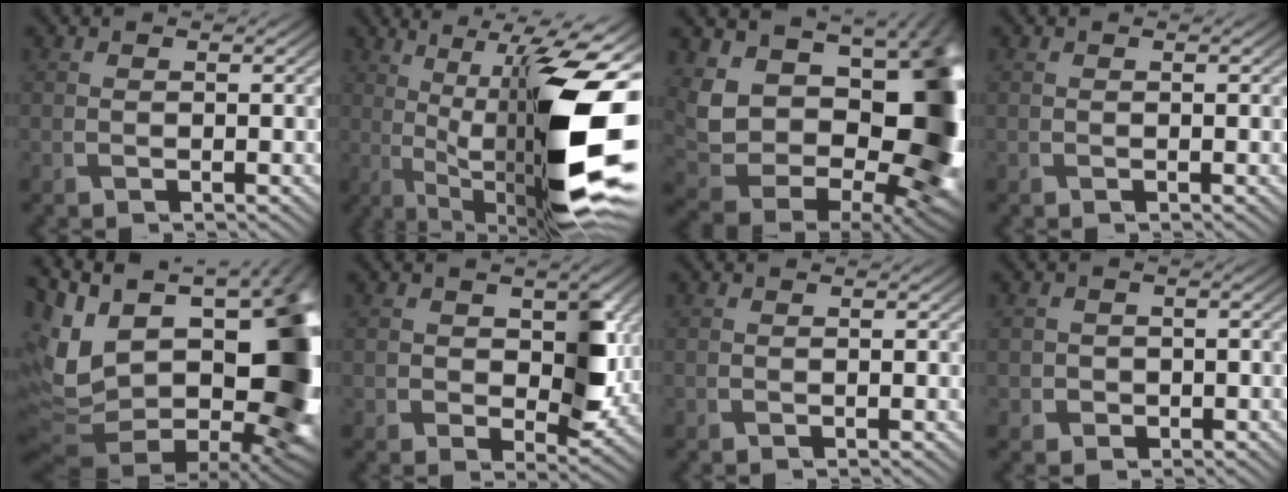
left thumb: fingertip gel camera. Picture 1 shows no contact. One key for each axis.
{"total": 15.8, "fx": 0.6, "fy": 4.3, "fz": 15.2, "tx": -0.233, "ty": 0.009, "tz": 0.010}
{"total": 17.8, "fx": 2.3, "fy": 12.4, "fz": 12.7, "tx": -0.199, "ty": -0.035, "tz": 0.084}
{"total": 0.0}
{"total": 18.6, "fx": -0.3, "fy": 9.7, "fz": 15.8, "tx": -0.245, "ty": -0.032, "tz": 0.037}
{"total": 7.0, "fx": 0.7, "fy": 4.7, "fz": 5.2, "tx": -0.095, "ty": -0.014, "tz": 0.008}
{"total": 0.0}
{"total": 2.4, "fx": -0.8, "fy": 2.2, "fz": 0.4, "tx": -0.009, "ty": -0.002, "tz": -0.021}